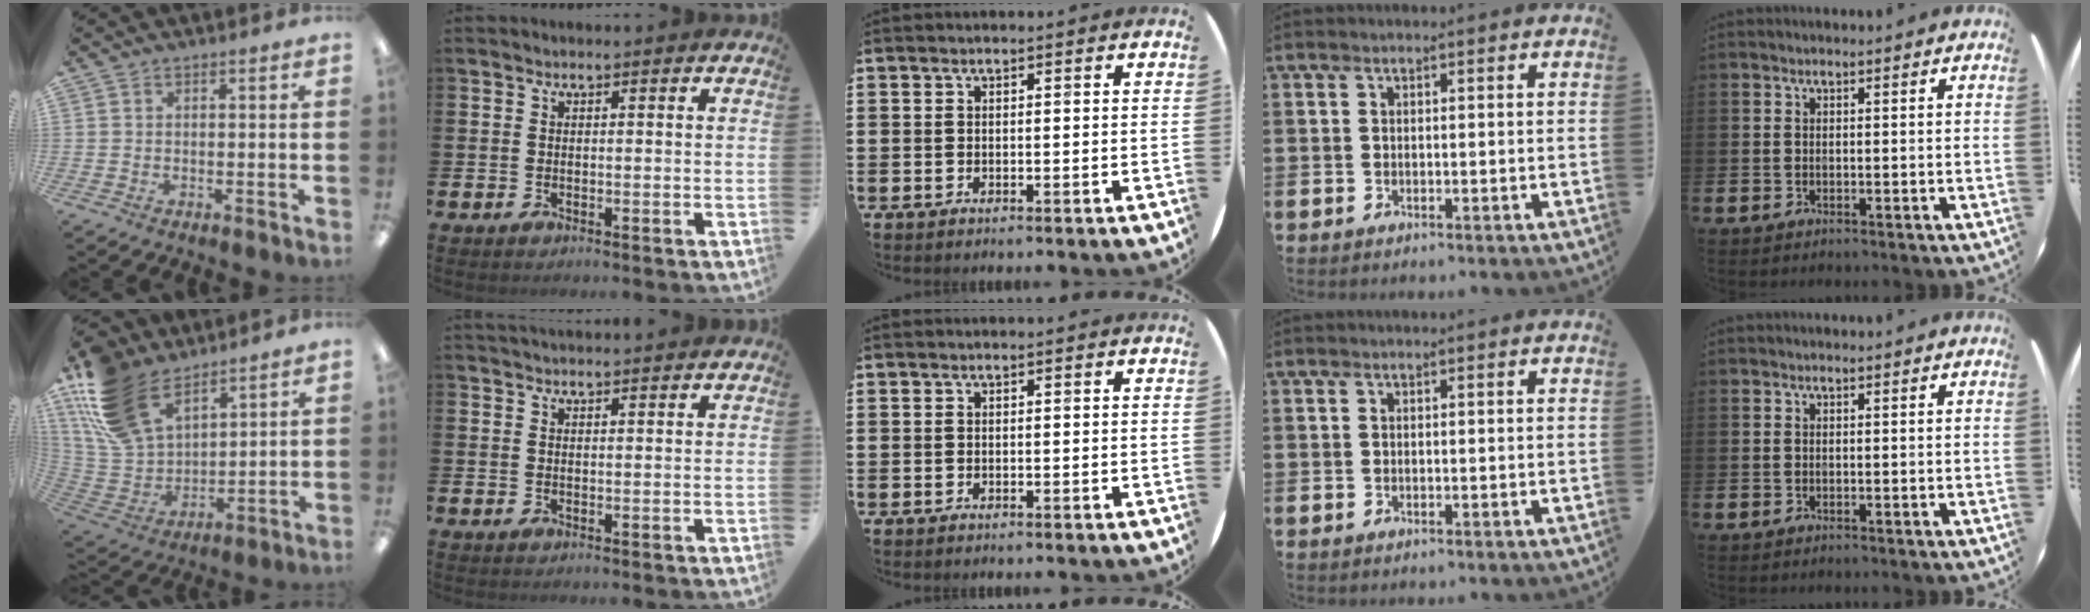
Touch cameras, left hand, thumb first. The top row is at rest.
{"thumb": {"total": 19.0, "force": [12.5, 10.6, 9.7], "torque": [-0.238, -0.056, 0.238]}, "index": {"total": 1.7, "force": [1.7, 0.1, 0.1], "torque": [0.006, -0.008, 0.029]}}